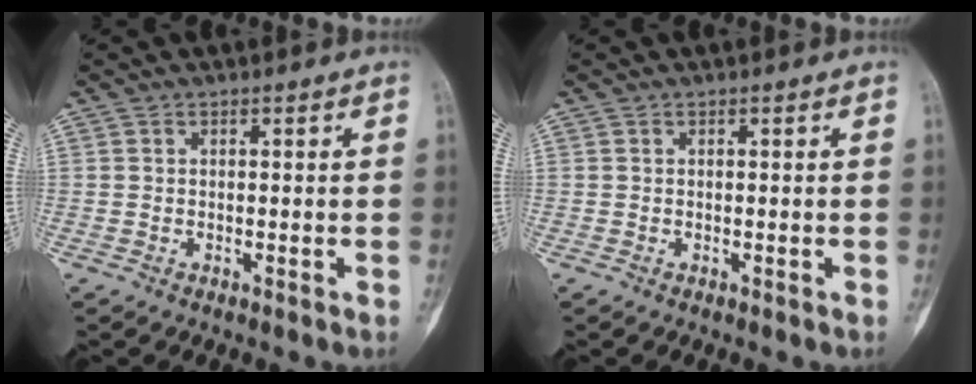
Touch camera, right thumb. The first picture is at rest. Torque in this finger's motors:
{"motor_torque": [0.39, 0.27, -0.04, -0.04, 0.04]}